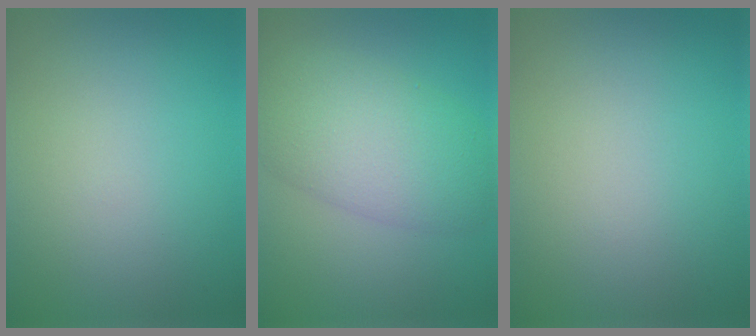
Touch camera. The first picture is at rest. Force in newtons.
{"total": 6.9, "press": 6.9, "slide": 0.3}
{"total": 0.0}